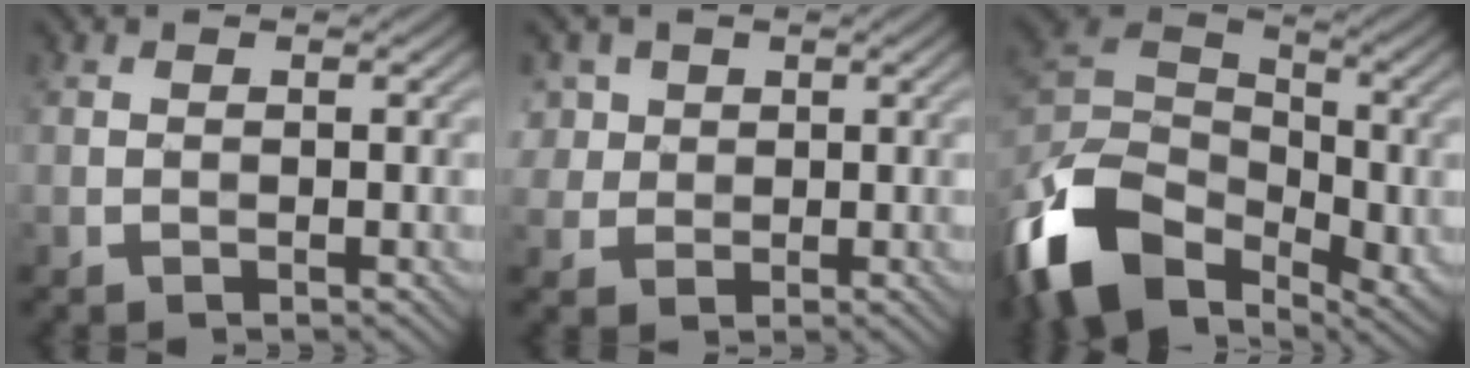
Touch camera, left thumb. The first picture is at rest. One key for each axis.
{"total": 4.2, "fx": 1.5, "fy": 3.7, "fz": 1.3, "tx": -0.066, "ty": 0.010, "tz": 0.030}
{"total": 15.2, "fx": -7.8, "fy": 9.8, "fz": 8.6, "tx": -0.224, "ty": -0.011, "tz": -0.154}